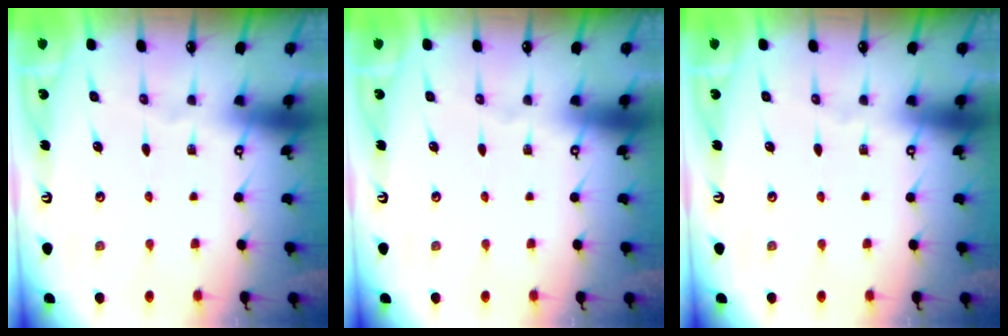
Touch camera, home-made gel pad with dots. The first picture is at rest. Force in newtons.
{"total": 0.0}
{"total": 0.0}